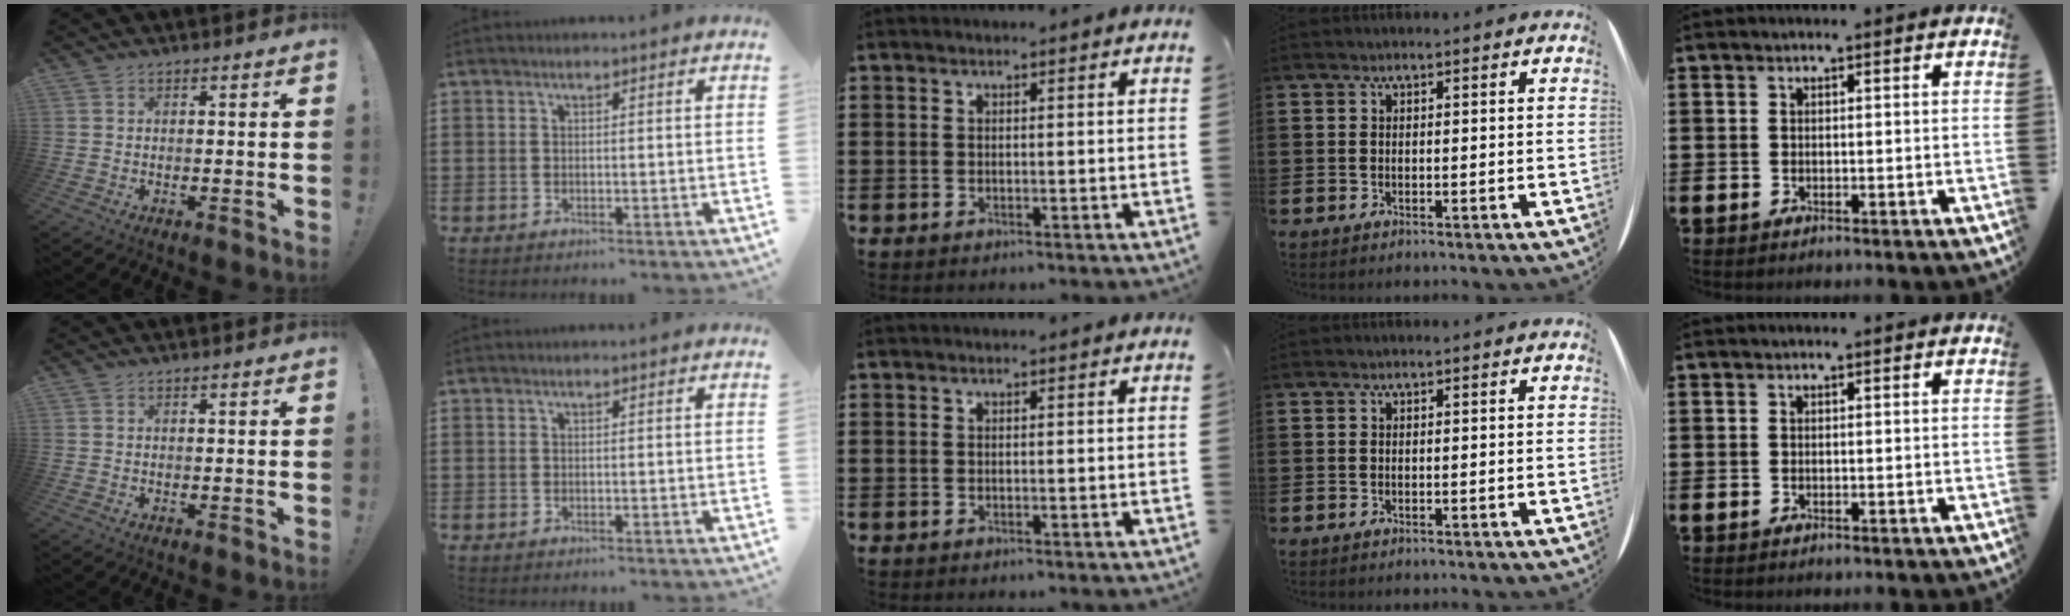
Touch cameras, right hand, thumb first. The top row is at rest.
{}